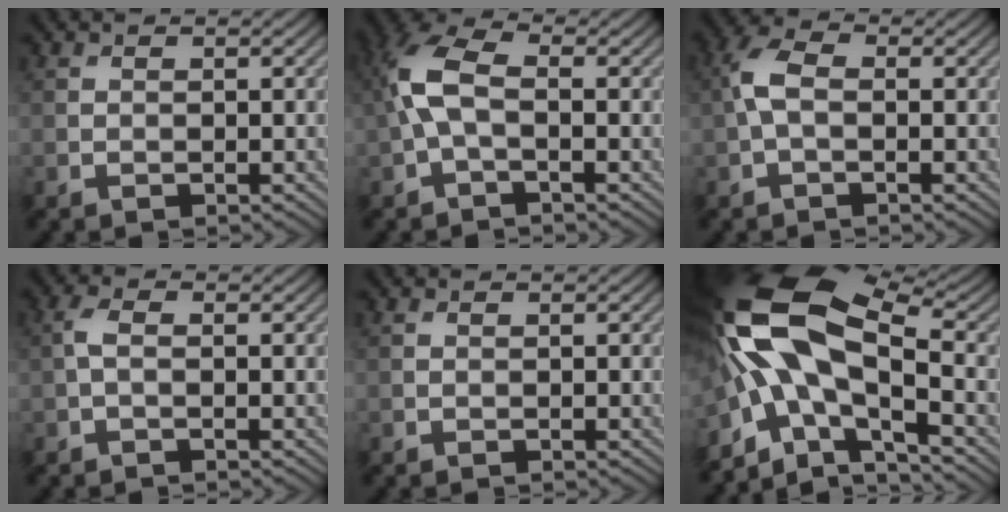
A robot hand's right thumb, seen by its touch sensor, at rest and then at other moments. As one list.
[{"total": 6.2, "force": [-0.1, 3.1, 5.4], "torque": [-0.136, 0.019, -0.014]}, {"total": 4.0, "force": [-0.1, 2.2, 3.3], "torque": [-0.084, 0.013, -0.010]}, {"total": 1.9, "force": [-0.1, 0.9, 1.7], "torque": [-0.044, 0.006, -0.008]}, {"total": 0.0}, {"total": 16.8, "force": [-1.5, 8.4, 14.4], "torque": [-0.289, -0.001, -0.029]}]